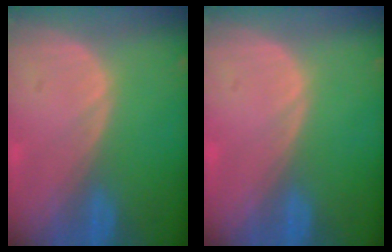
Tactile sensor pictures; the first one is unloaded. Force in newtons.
{"total": 0.0}